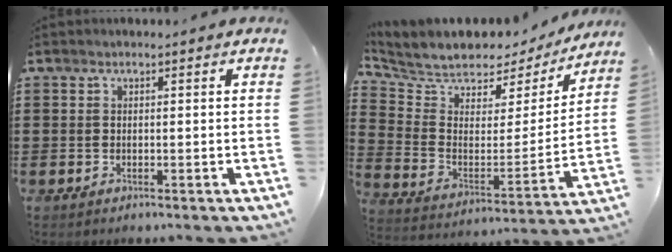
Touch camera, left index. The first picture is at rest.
{"total": 5.7, "force": [5.3, 2.0, 0.6], "torque": [-0.044, -0.051, 0.087]}